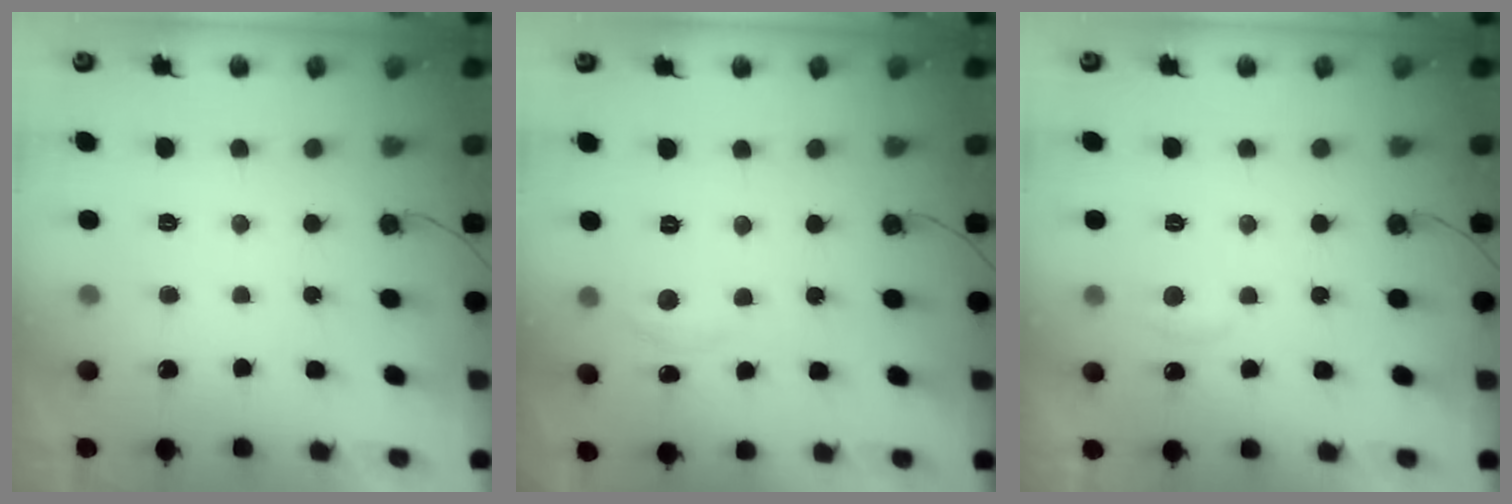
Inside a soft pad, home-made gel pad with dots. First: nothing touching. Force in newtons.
{"total": 4.6, "press": 4.6, "slide": 0.4}
{"total": 4.9, "press": 4.8, "slide": 0.6}